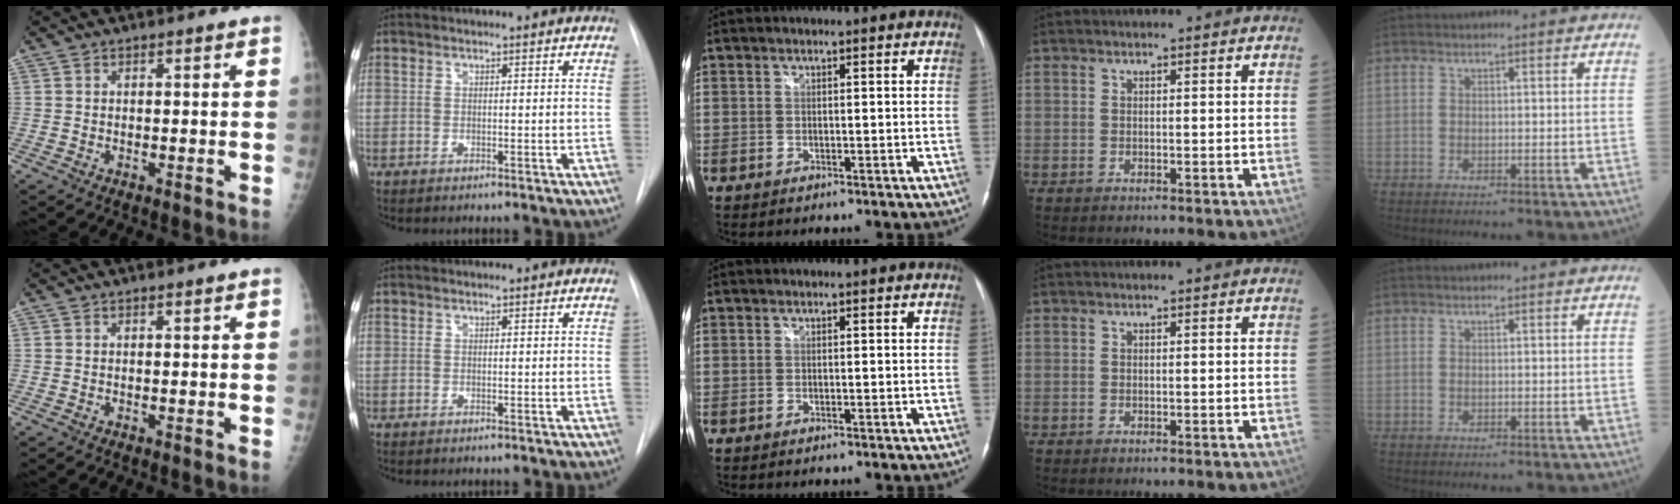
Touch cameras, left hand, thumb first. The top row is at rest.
{}